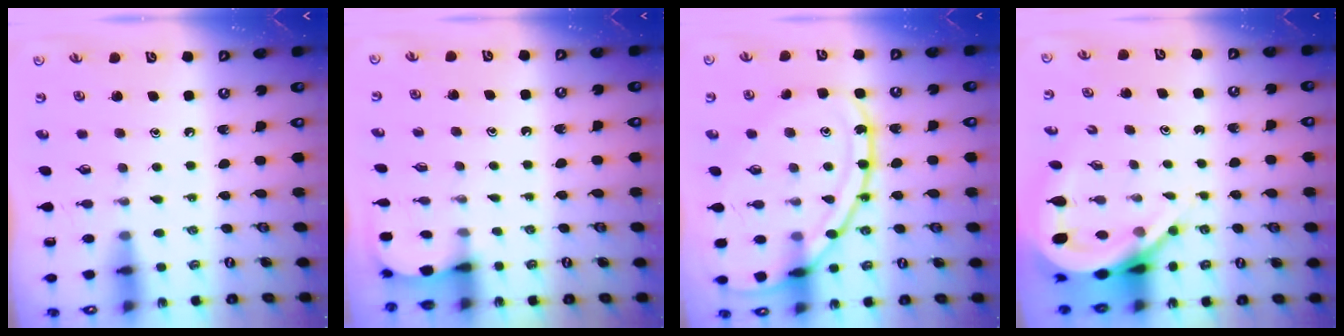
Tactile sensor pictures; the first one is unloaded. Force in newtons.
{"total": 2.6, "press": 2.6, "slide": 0.3}
{"total": 16.6, "press": 16.5, "slide": 1.4}
{"total": 9.2, "press": 9.2, "slide": 1.2}